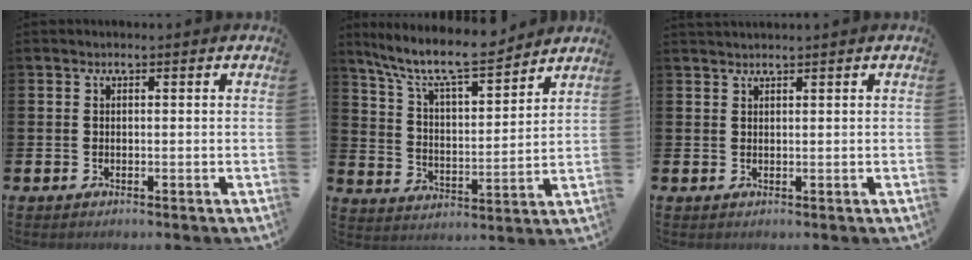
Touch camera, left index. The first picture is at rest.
{"total": 10.2, "force": [9.2, 1.7, 4.1], "torque": [-0.105, -0.057, 0.159]}
{"total": 0.9, "force": [0.9, -0.2, 0.1], "torque": [-0.009, 0.003, 0.019]}